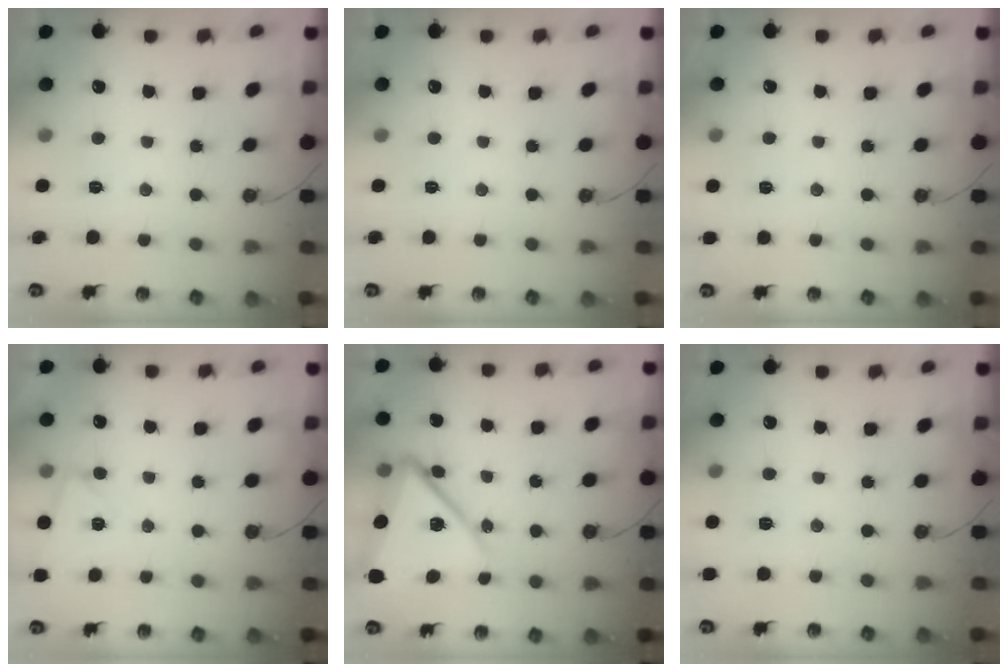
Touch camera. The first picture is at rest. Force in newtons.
{"total": 0.0}
{"total": 1.5, "press": 1.4, "slide": 0.4}
{"total": 4.4, "press": 3.5, "slide": 2.7}
{"total": 15.1, "press": 15.0, "slide": 1.5}
{"total": 4.1, "press": 3.6, "slide": 2.0}